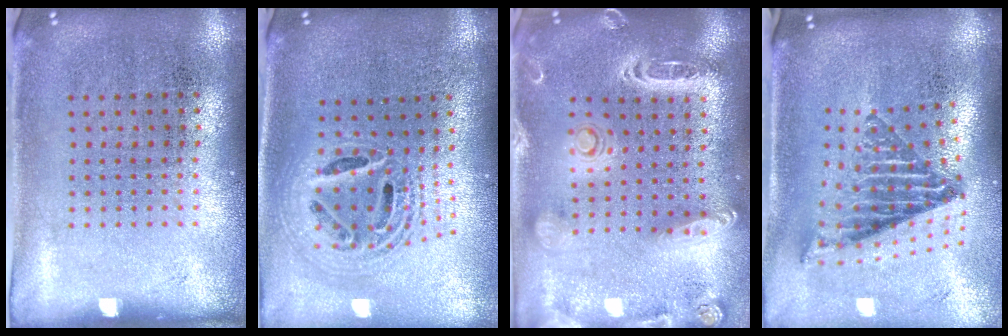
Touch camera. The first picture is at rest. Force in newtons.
{"total": 2.2, "press": 1.6, "slide": 1.5}
{"total": 2.5, "press": 2.2, "slide": 1.1}
{"total": 2.0, "press": 1.5, "slide": 1.4}